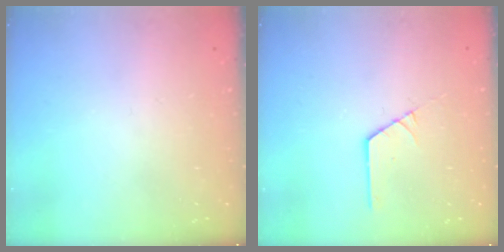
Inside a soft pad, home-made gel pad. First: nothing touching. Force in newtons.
{"total": 1.3, "press": 1.3, "slide": 0.2}